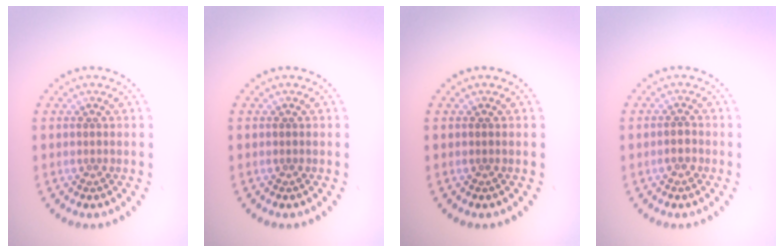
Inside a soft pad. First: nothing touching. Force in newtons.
{"total": 0.0}
{"total": 0.0}
{"total": 1.1, "press": 1.0, "slide": 0.6}